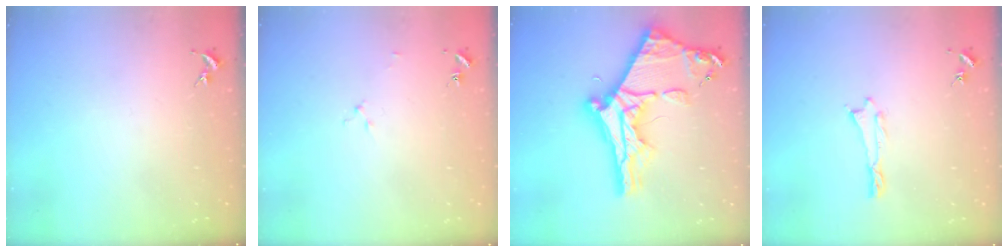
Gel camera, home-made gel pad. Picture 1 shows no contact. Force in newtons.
{"total": 1.6, "press": 1.6, "slide": 0.2}
{"total": 13.1, "press": 13.0, "slide": 1.2}
{"total": 0.0}